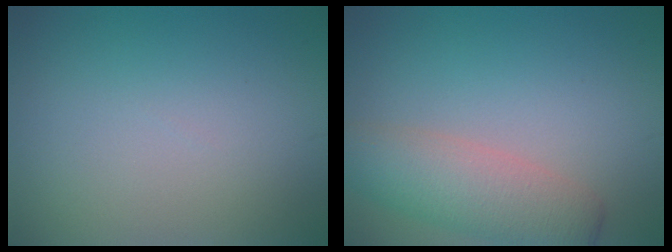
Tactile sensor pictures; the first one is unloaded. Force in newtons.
{"total": 5.2, "press": 5.2, "slide": 0.2}